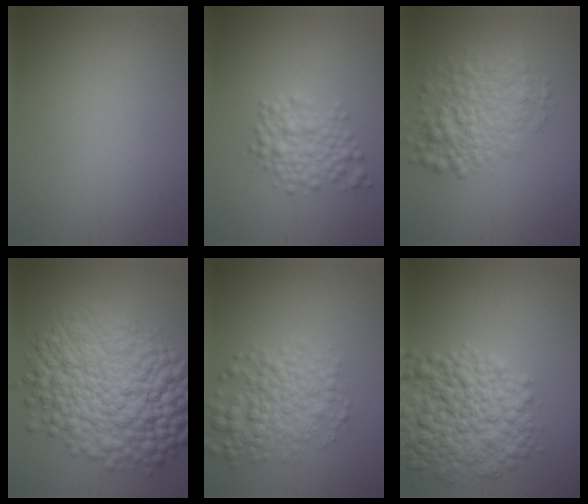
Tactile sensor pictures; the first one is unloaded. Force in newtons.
{"total": 3.4, "press": 3.4, "slide": 0.1}
{"total": 5.0, "press": 5.0, "slide": 0.1}
{"total": 13.6, "press": 13.6, "slide": 0.1}
{"total": 4.8, "press": 4.8, "slide": 0.0}
{"total": 8.4, "press": 8.4, "slide": 0.3}